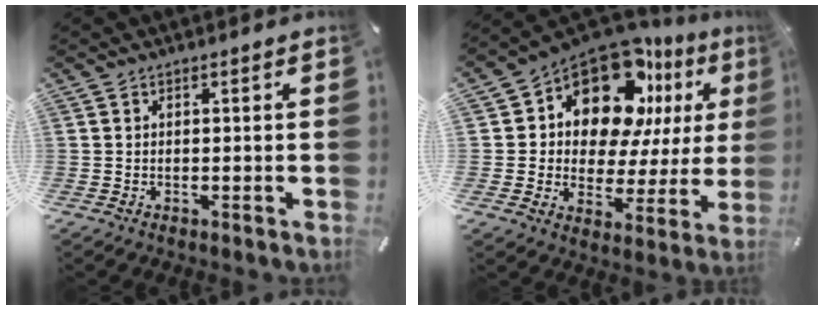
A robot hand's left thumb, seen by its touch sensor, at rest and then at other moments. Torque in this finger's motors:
{"motor_torque": [1.68, 1.48, 1.93, -0.84, 0.29]}